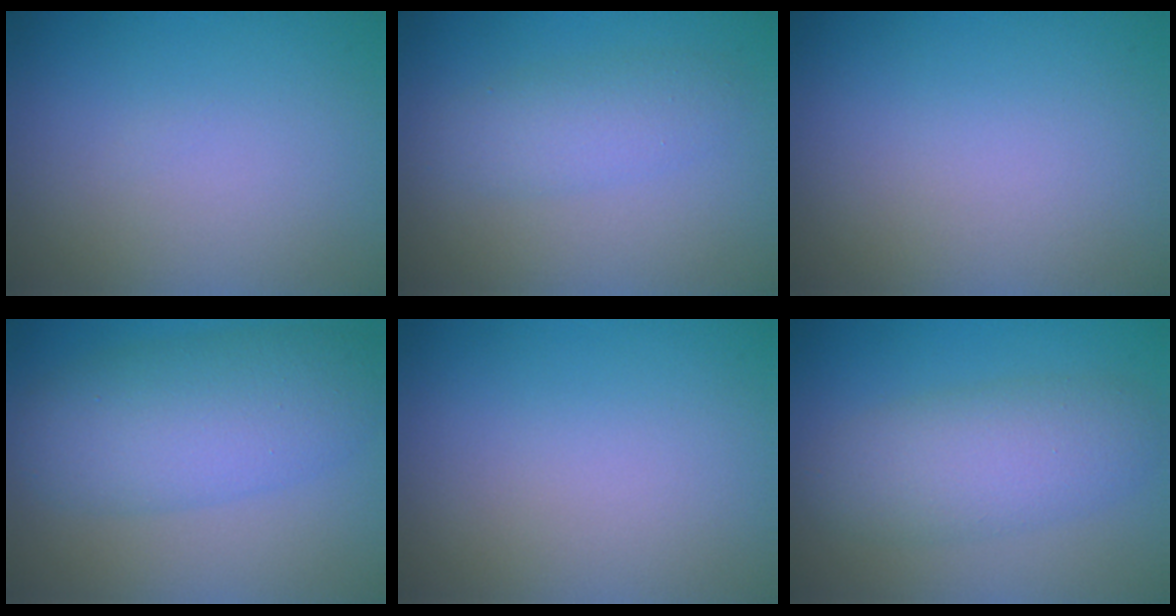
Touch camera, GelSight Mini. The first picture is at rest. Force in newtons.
{"total": 2.8, "press": 2.8, "slide": 0.1}
{"total": 0.0}
{"total": 6.9, "press": 6.9, "slide": 0.1}
{"total": 0.0}
{"total": 4.8, "press": 4.8, "slide": 0.1}